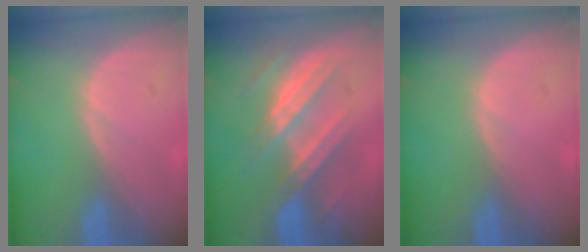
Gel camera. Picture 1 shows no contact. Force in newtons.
{"total": 7.2, "press": 7.1, "slide": 0.9}
{"total": 0.0}